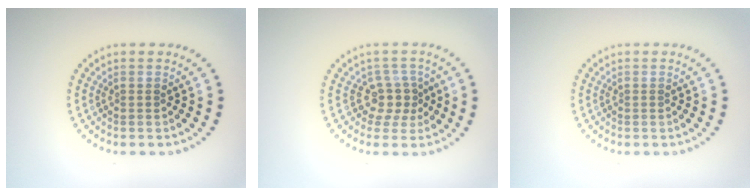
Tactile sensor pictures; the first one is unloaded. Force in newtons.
{"total": 2.5, "press": 1.8, "slide": 1.7}
{"total": 0.0}